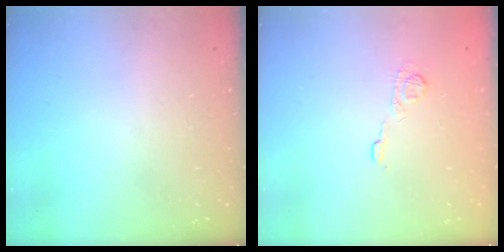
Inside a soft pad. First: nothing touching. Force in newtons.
{"total": 5.6, "press": 5.3, "slide": 1.6}